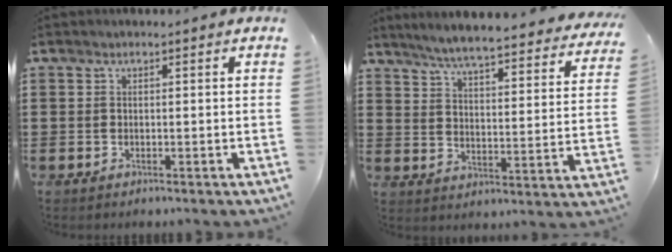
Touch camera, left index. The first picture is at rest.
{"total": 5.5, "force": [5.1, -0.4, 2.1], "torque": [-0.066, -0.039, 0.082]}